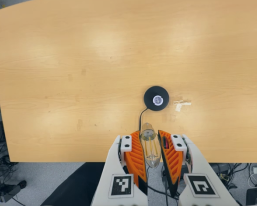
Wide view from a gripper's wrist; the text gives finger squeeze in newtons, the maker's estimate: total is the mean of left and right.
{"total": 21.5, "left": 22.7, "right": 20.4}